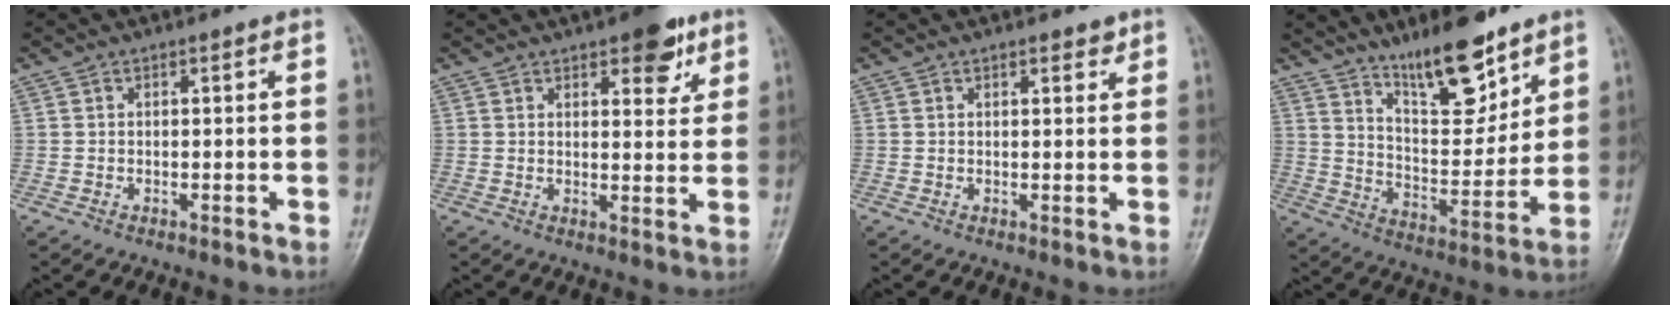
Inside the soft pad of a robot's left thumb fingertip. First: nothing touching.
{"total": 7.8, "force": [4.6, 3.3, 5.4], "torque": [-0.044, -0.019, 0.055]}
{"total": 2.3, "force": [1.6, 1.0, 1.3], "torque": [-0.009, -0.007, 0.019]}
{"total": 14.8, "force": [10.7, 4.9, 9.0], "torque": [-0.110, -0.080, 0.188]}